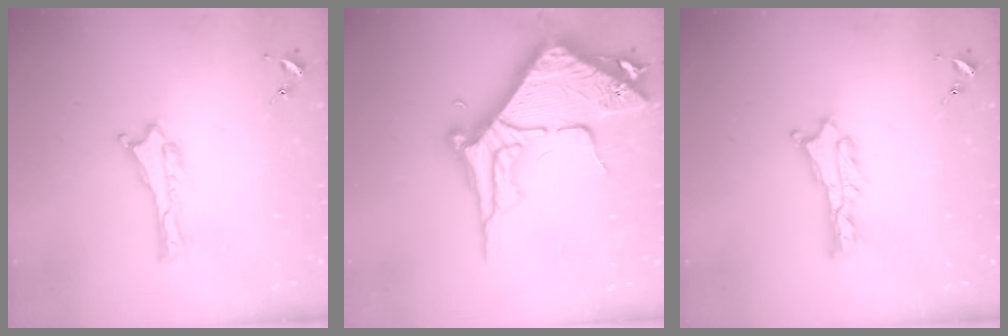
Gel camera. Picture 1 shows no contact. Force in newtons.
{"total": 12.6, "press": 12.5, "slide": 1.6}
{"total": 1.8, "press": 1.7, "slide": 0.2}